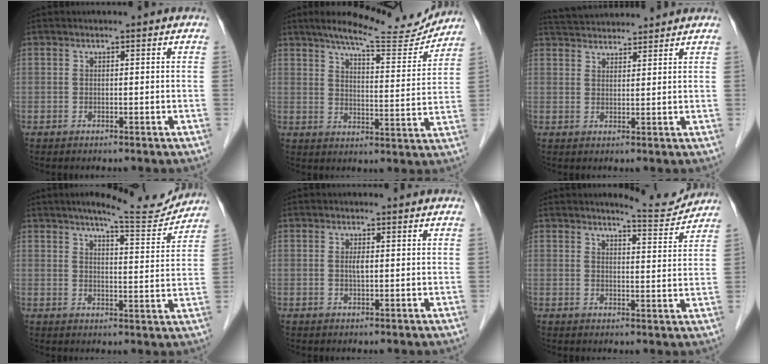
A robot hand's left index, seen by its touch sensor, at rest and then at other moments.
{"total": 13.8, "force": [12.6, 1.6, 5.4], "torque": [-0.078, -0.011, 0.173]}
{"total": 8.8, "force": [8.5, 1.0, 2.2], "torque": [-0.044, 0.037, 0.133]}
{"total": 9.6, "force": [8.9, 0.7, 3.5], "torque": [-0.050, -0.006, 0.115]}
{"total": 1.3, "force": [0.2, 0.2, 1.3], "torque": [-0.026, 0.001, 0.004]}
{"total": 5.5, "force": [5.4, 0.1, 0.9], "torque": [-0.022, -0.016, 0.068]}